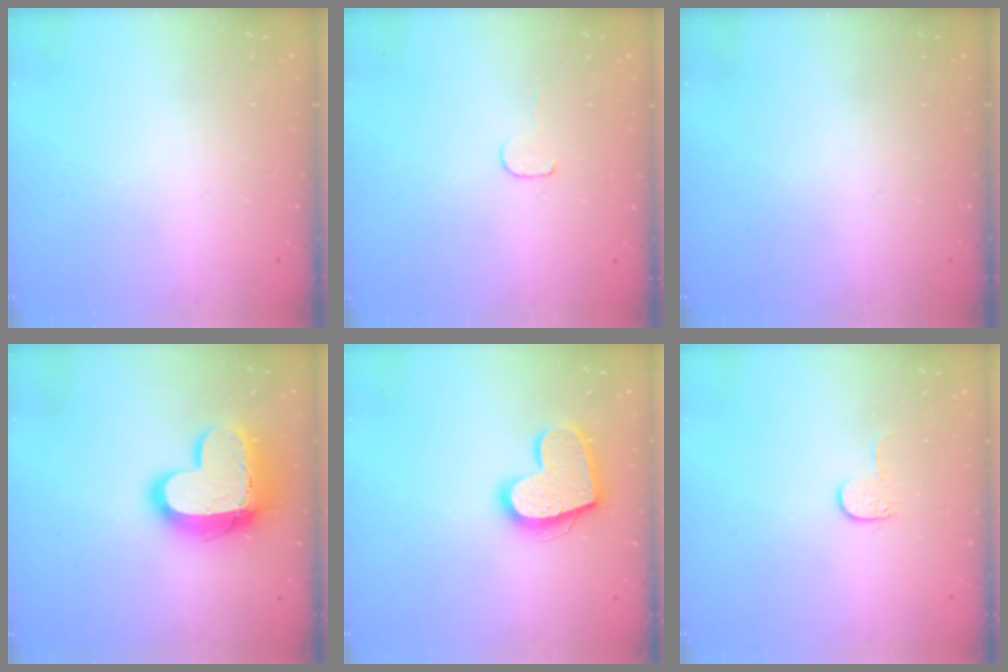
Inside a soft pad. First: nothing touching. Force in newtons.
{"total": 3.5, "press": 3.5, "slide": 0.4}
{"total": 0.0}
{"total": 16.9, "press": 16.8, "slide": 1.3}
{"total": 16.5, "press": 16.4, "slide": 1.2}
{"total": 3.9, "press": 3.9, "slide": 0.4}